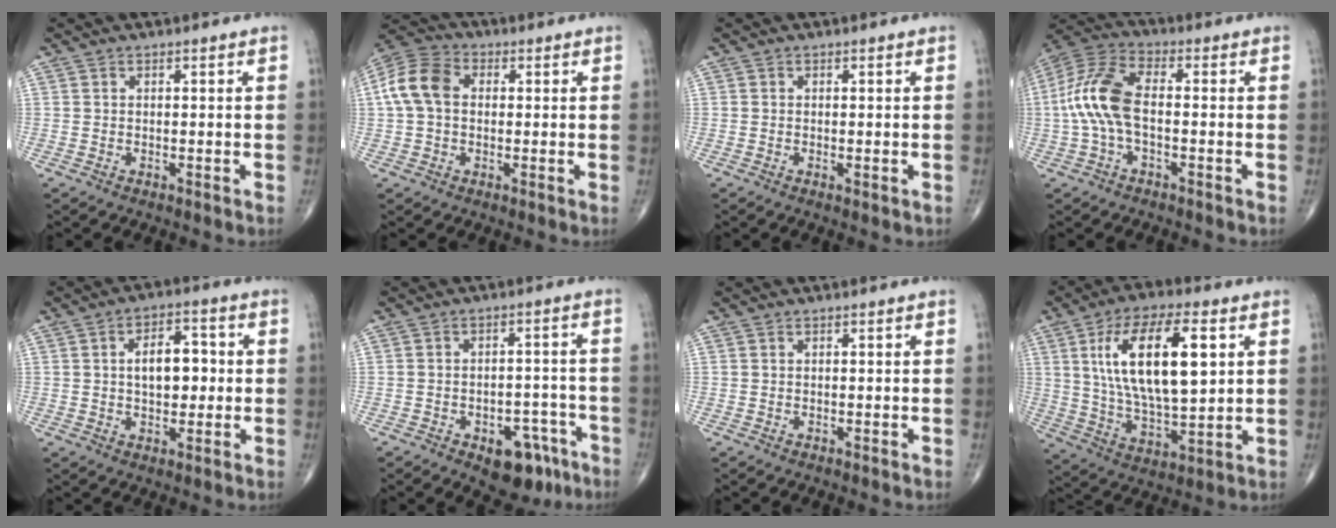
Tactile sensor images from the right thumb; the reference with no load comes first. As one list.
[{"total": 9.7, "force": [1.0, 6.9, 6.7], "torque": [-0.136, 0.029, 0.010]}, {"total": 0.6, "force": [-0.1, 0.2, 0.6], "torque": [-0.013, -0.003, -0.001]}, {"total": 11.7, "force": [-1.1, 5.7, 10.1], "torque": [-0.229, 0.031, -0.029]}, {"total": 8.4, "force": [0.6, 4.8, 6.9], "torque": [-0.087, 0.013, 0.007]}, {"total": 9.9, "force": [-5.6, 5.6, 5.9], "torque": [-0.045, 0.043, -0.067]}, {"total": 0.0}, {"total": 20.0, "force": [5.4, 8.2, 17.4], "torque": [-0.299, -0.012, 0.098]}]